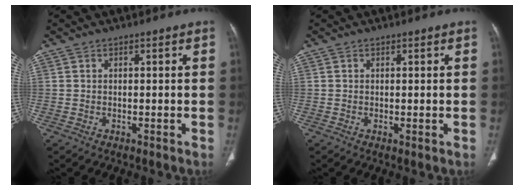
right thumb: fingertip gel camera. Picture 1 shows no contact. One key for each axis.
{"total": 0.5, "fx": -0.1, "fy": 0.0, "fz": 0.5, "tx": -0.017, "ty": -0.005, "tz": 0.000}